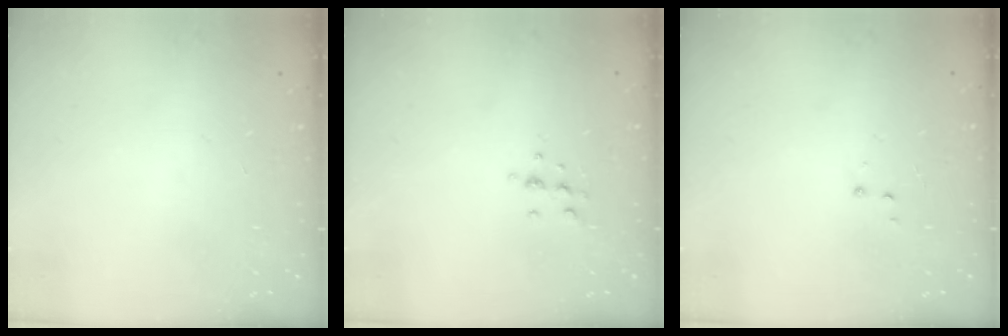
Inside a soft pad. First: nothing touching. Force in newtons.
{"total": 5.5, "press": 5.3, "slide": 1.5}
{"total": 2.9, "press": 2.8, "slide": 0.4}